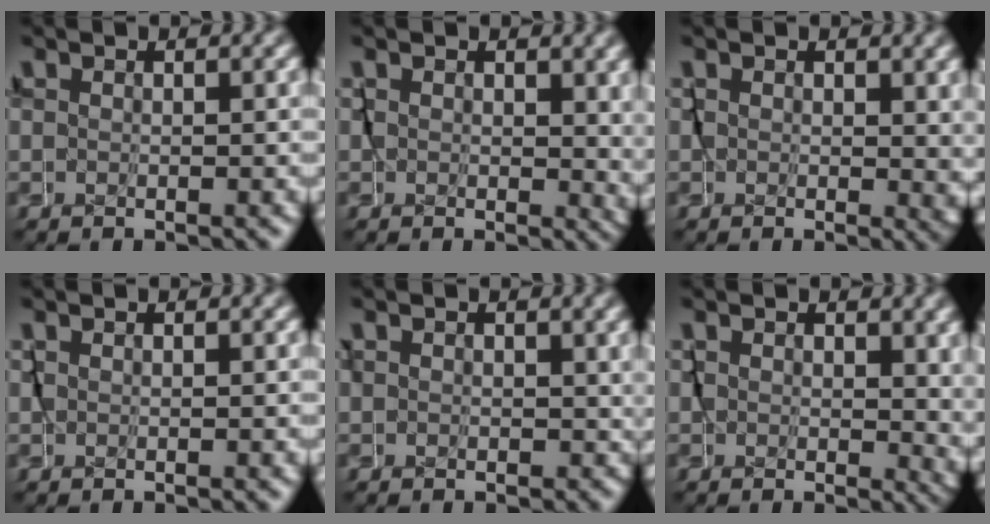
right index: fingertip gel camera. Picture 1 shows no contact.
{"total": 2.0, "force": [0.5, 1.2, 1.4], "torque": [-0.017, -0.007, 0.008]}
{"total": 1.8, "force": [0.3, 1.0, 1.5], "torque": [-0.012, -0.008, 0.006]}
{"total": 0.0}
{"total": 1.5, "force": [-0.4, 1.4, 0.4], "torque": [-0.012, -0.007, -0.006]}
{"total": 2.3, "force": [0.6, 1.3, 1.8], "torque": [-0.017, -0.008, 0.010]}